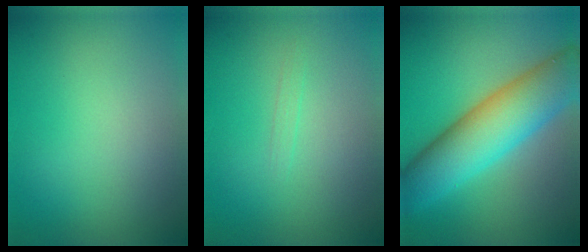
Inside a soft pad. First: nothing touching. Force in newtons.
{"total": 0.6, "press": 0.6, "slide": 0.1}
{"total": 9.6, "press": 9.6, "slide": 0.3}